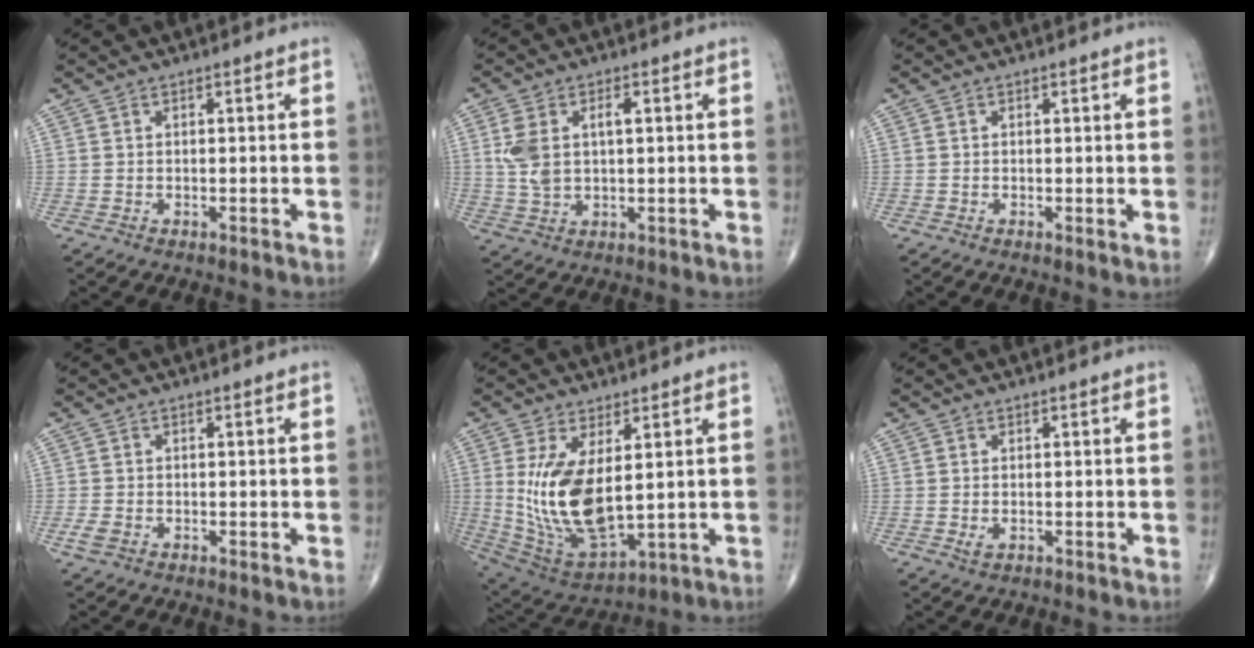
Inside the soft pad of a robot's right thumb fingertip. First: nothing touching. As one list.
[{"total": 7.6, "force": [1.4, 4.2, 6.2], "torque": [-0.133, 0.012, 0.033]}, {"total": 0.6, "force": [0.1, 0.1, 0.5], "torque": [-0.011, -0.003, -0.001]}, {"total": 2.1, "force": [-0.7, 1.3, 1.6], "torque": [-0.033, -0.002, -0.018]}, {"total": 15.3, "force": [2.1, 7.2, 13.4], "torque": [-0.257, -0.024, 0.064]}, {"total": 1.3, "force": [-0.2, 0.7, 1.0], "torque": [-0.020, -0.001, -0.002]}]